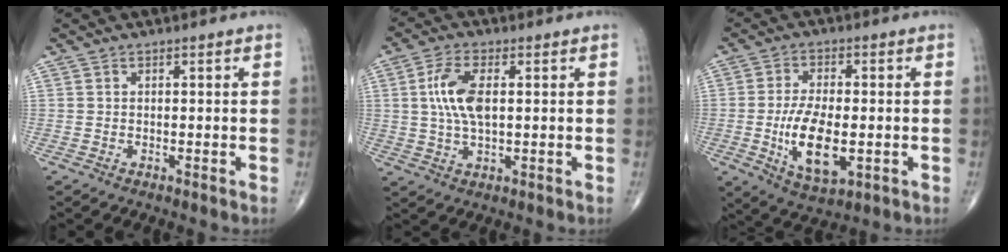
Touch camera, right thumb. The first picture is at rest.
{"total": 8.0, "force": [1.2, 3.6, 7.0], "torque": [-0.152, 0.002, 0.023]}
{"total": 11.7, "force": [-2.2, 5.4, 10.1], "torque": [-0.176, -0.007, -0.031]}